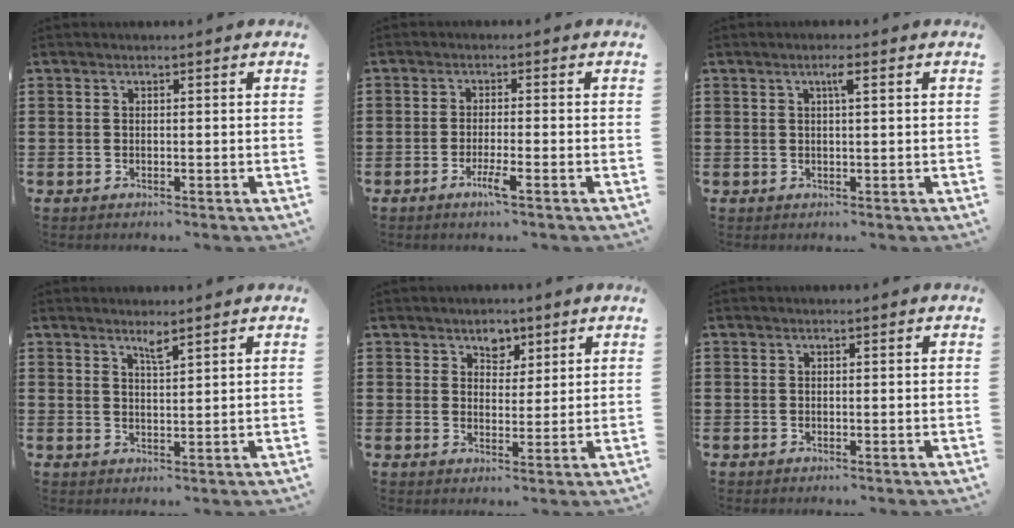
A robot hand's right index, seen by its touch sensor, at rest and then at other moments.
{"total": 3.5, "force": [-1.9, 0.0, 2.9], "torque": [-0.061, -0.012, -0.037]}
{"total": 2.0, "force": [0.9, 0.1, 1.8], "torque": [-0.038, 0.003, 0.013]}
{"total": 2.3, "force": [1.9, 0.1, 1.3], "torque": [-0.028, 0.002, 0.033]}
{"total": 3.4, "force": [2.2, 2.5, 0.9], "torque": [-0.023, 0.010, 0.037]}
{"total": 0.0}